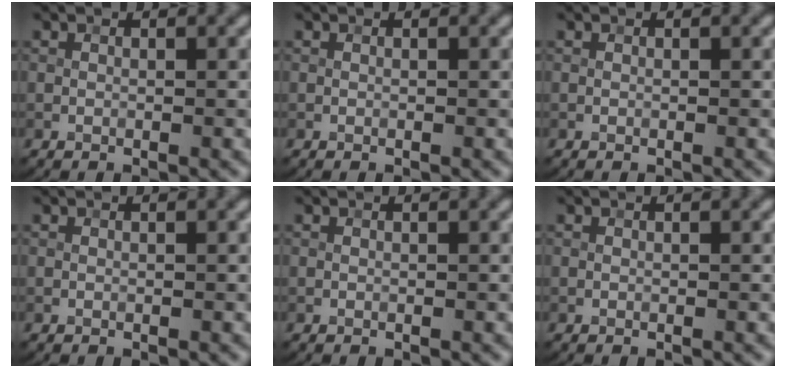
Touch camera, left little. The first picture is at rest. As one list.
[{"total": 0.0}, {"total": 0.0}, {"total": 0.0}, {"total": 0.0}, {"total": 0.0}]